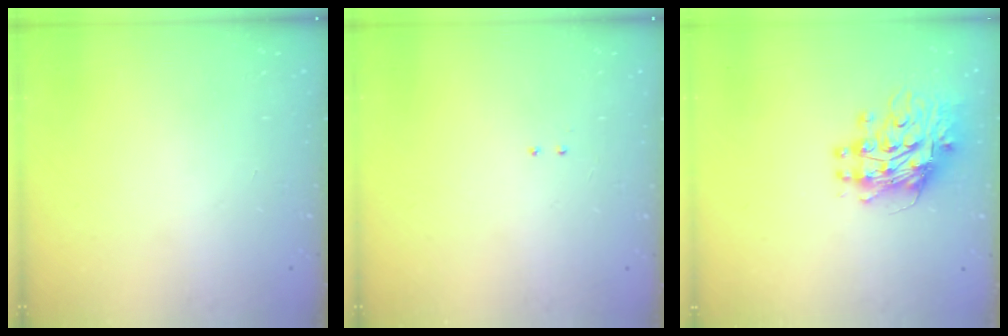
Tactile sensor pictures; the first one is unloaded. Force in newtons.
{"total": 2.0, "press": 2.0, "slide": 0.4}
{"total": 12.0, "press": 11.9, "slide": 1.1}